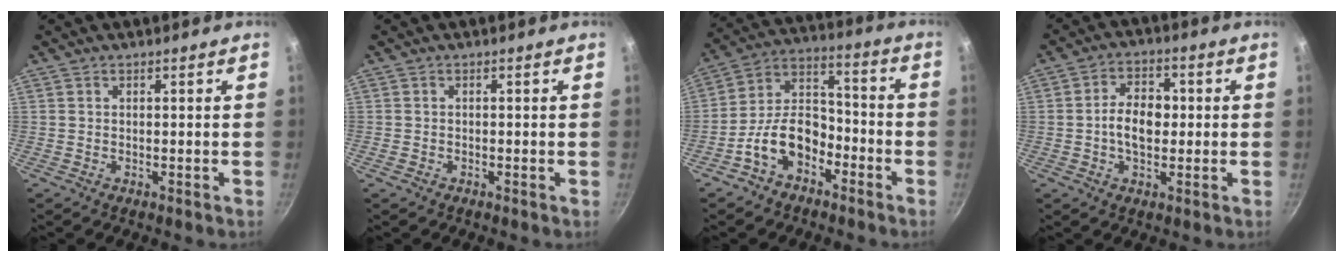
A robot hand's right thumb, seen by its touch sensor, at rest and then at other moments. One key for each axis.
{"total": 0.7, "fx": -0.5, "fy": 0.5, "fz": 0.3, "tx": -0.008, "ty": 0.004, "tz": -0.009}
{"total": 12.3, "fx": -6.3, "fy": 7.8, "fz": 7.2, "tx": -0.095, "ty": 0.070, "tz": -0.126}
{"total": 7.7, "fx": -0.2, "fy": 5.1, "fz": 5.8, "tx": -0.075, "ty": 0.015, "tz": -0.012}